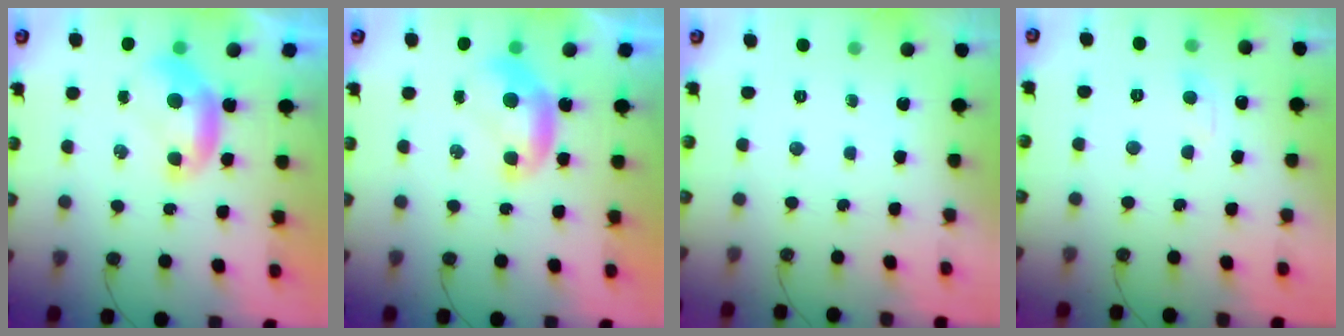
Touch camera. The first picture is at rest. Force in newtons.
{"total": 0.0}
{"total": 0.0}
{"total": 1.2, "press": 0.9, "slide": 0.8}